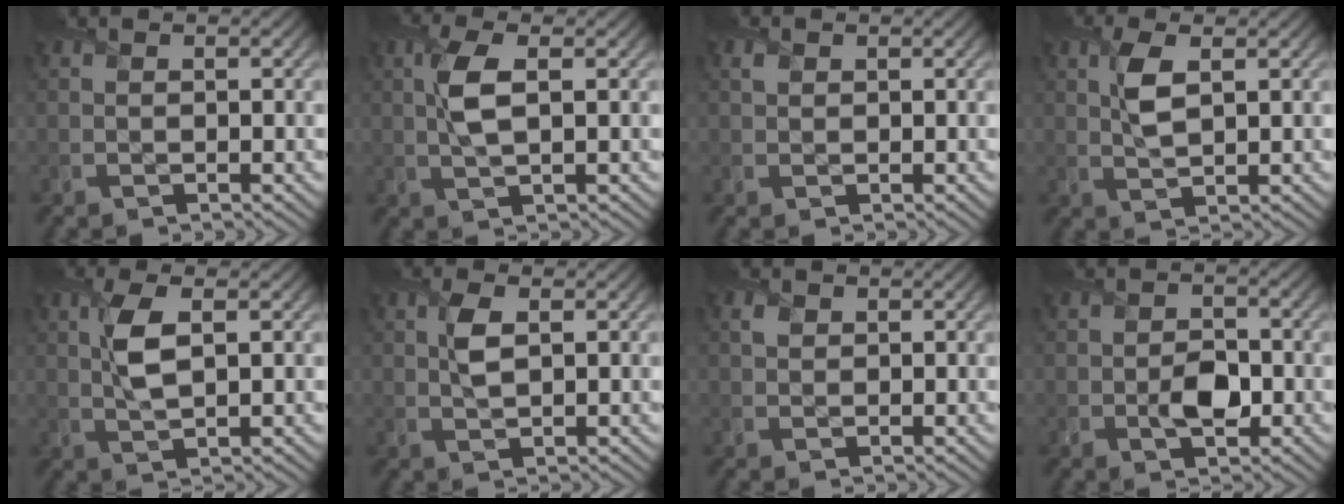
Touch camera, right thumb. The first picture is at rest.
{"total": 4.4, "force": [0.9, 1.5, 4.1], "torque": [-0.098, 0.004, 0.018]}
{"total": 0.9, "force": [0.6, 0.7, 0.2], "torque": [-0.003, -0.001, 0.012]}
{"total": 3.7, "force": [1.3, 1.5, 3.1], "torque": [-0.072, 0.001, 0.028]}
{"total": 4.6, "force": [1.2, 1.7, 4.1], "torque": [-0.097, 0.002, 0.024]}
{"total": 2.9, "force": [0.8, 1.2, 2.4], "torque": [-0.056, 0.002, 0.017]}
{"total": 1.3, "force": [0.7, 1.0, 0.4], "torque": [-0.007, 0.000, 0.012]}
{"total": 3.5, "force": [-1.0, 2.3, 2.5], "torque": [-0.039, -0.006, -0.016]}